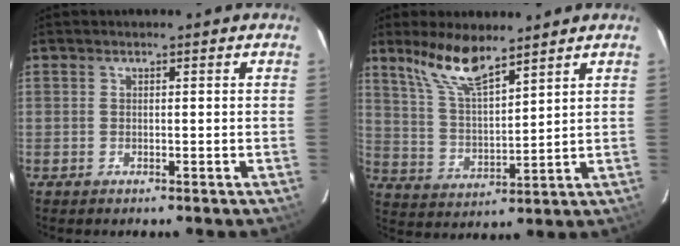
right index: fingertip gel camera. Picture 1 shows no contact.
{"total": 10.1, "force": [7.8, 2.3, 6.1], "torque": [-0.118, 0.006, 0.160]}